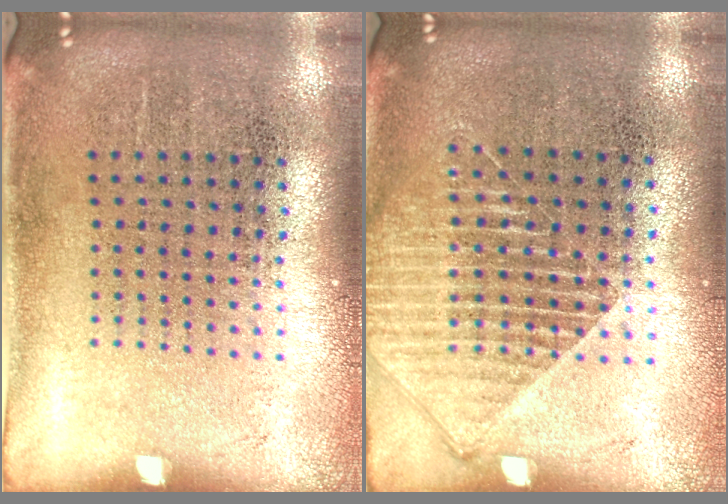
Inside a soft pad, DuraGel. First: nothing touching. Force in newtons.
{"total": 1.5, "press": 1.4, "slide": 0.7}